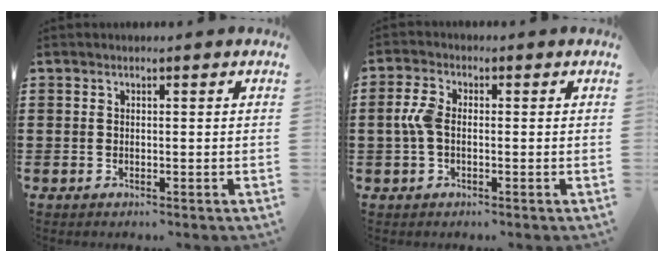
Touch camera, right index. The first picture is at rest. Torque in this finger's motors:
{"motor_torque": [1.01, -0.22, 0.28, 0.12]}